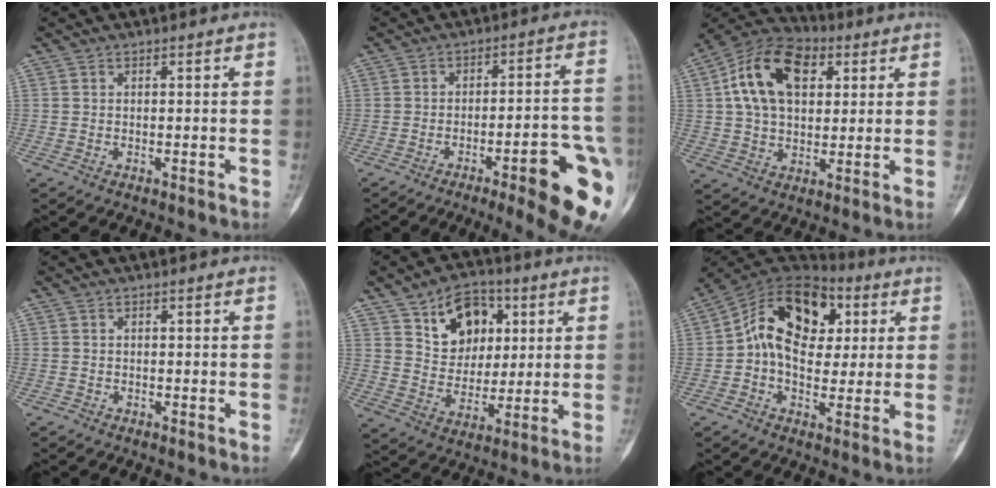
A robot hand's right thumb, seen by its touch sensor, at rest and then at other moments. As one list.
[{"total": 17.0, "force": [-7.4, 3.3, 14.9], "torque": [-0.146, 0.026, -0.092]}, {"total": 16.8, "force": [4.7, 10.9, 11.9], "torque": [-0.185, 0.012, 0.076]}, {"total": 0.8, "force": [-0.6, 0.5, -0.1], "torque": [0.005, 0.005, -0.017]}, {"total": 13.2, "force": [5.3, 9.6, 7.4], "torque": [-0.067, -0.017, 0.091]}, {"total": 17.4, "force": [2.9, 12.2, 12.2], "torque": [-0.166, 0.026, 0.040]}]